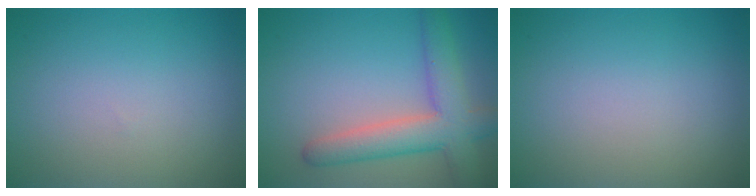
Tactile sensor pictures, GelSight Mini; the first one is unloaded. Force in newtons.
{"total": 6.0, "press": 6.0, "slide": 0.2}
{"total": 0.0}